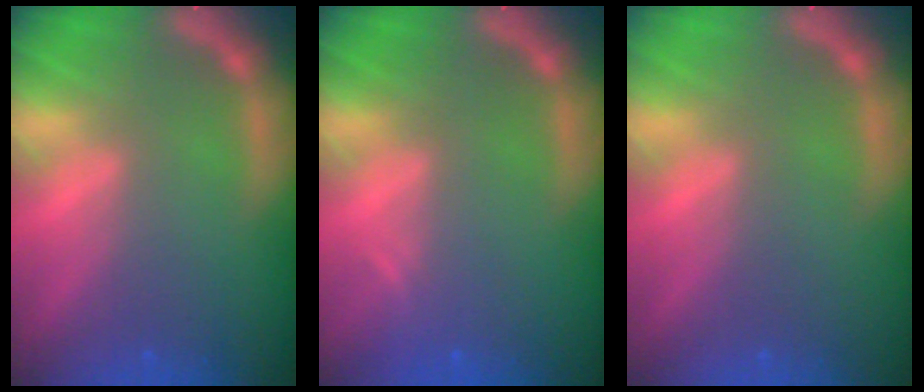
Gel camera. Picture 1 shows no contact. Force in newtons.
{"total": 0.9}
{"total": 0.0}